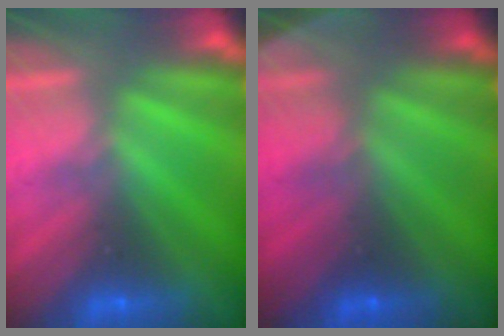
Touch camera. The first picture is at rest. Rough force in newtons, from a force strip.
{"total": 2.8}